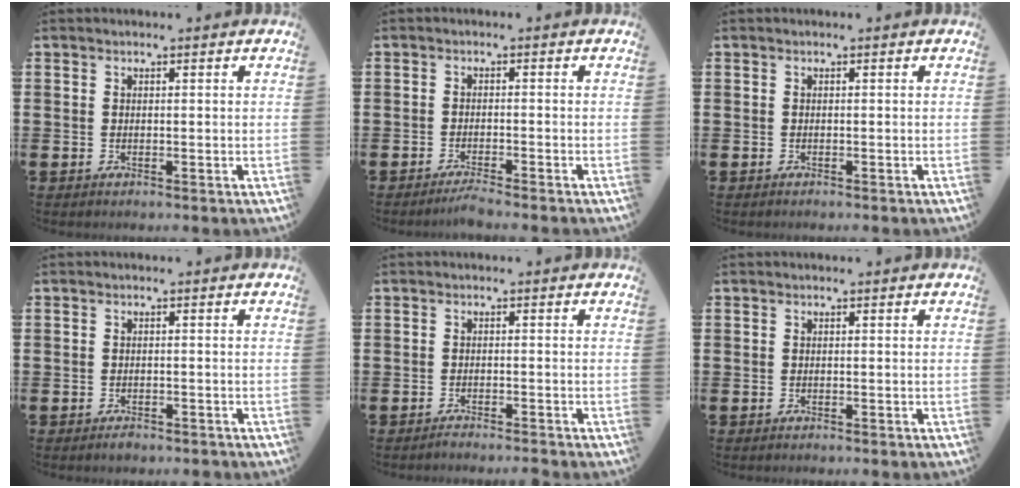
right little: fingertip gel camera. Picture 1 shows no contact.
{"total": 1.7, "force": [-1.5, -0.1, 0.8], "torque": [-0.014, 0.003, -0.029]}
{"total": 0.0}
{"total": 0.8, "force": [-0.7, 0.2, 0.2], "torque": [0.003, -0.006, -0.016]}
{"total": 1.1, "force": [-1.1, -0.2, 0.2], "torque": [-0.004, -0.001, -0.021]}
{"total": 0.0}